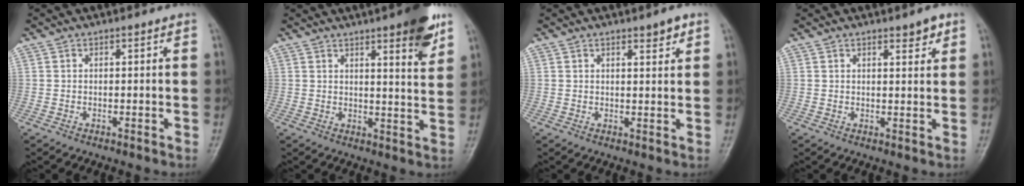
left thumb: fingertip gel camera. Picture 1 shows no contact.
{"total": 7.3, "force": [4.3, 1.2, 5.7], "torque": [-0.069, -0.021, 0.055]}
{"total": 2.8, "force": [1.9, 0.7, 2.0], "torque": [-0.023, -0.012, 0.027]}
{"total": 2.9, "force": [2.0, 0.9, 1.9], "torque": [-0.020, -0.012, 0.028]}